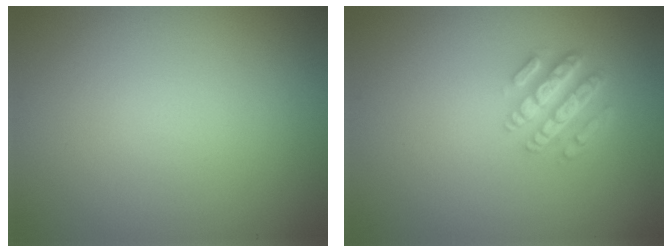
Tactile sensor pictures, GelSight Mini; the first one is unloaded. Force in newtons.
{"total": 4.3, "press": 3.2, "slide": 2.9}